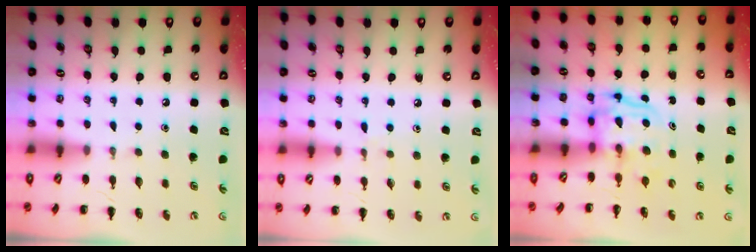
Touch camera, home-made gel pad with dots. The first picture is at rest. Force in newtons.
{"total": 4.8, "press": 4.4, "slide": 1.9}
{"total": 3.7, "press": 3.6, "slide": 0.4}